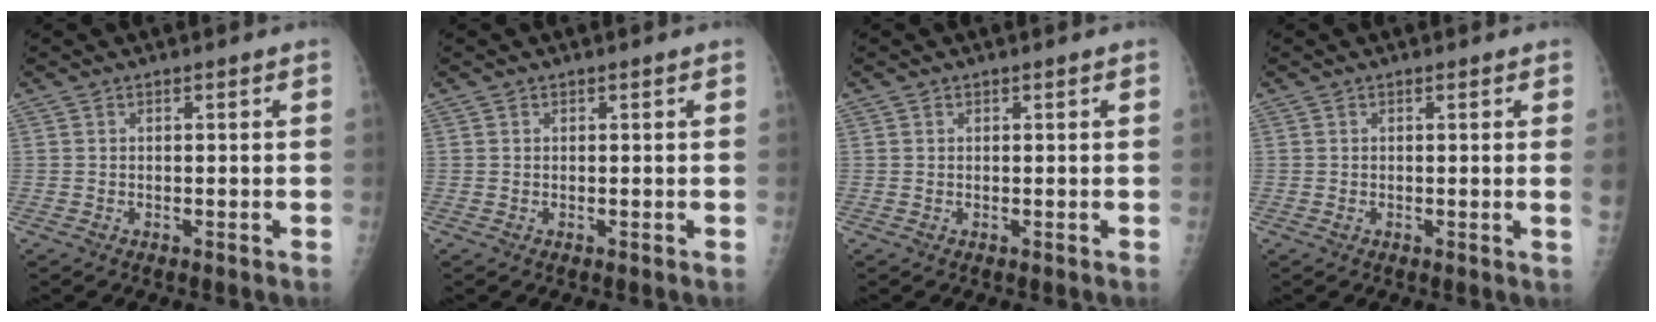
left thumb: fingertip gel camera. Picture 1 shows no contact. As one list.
[{"total": 0.0}, {"total": 0.0}, {"total": 1.8, "force": [0.2, -0.5, 1.7], "torque": [-0.028, -0.003, 0.000]}]